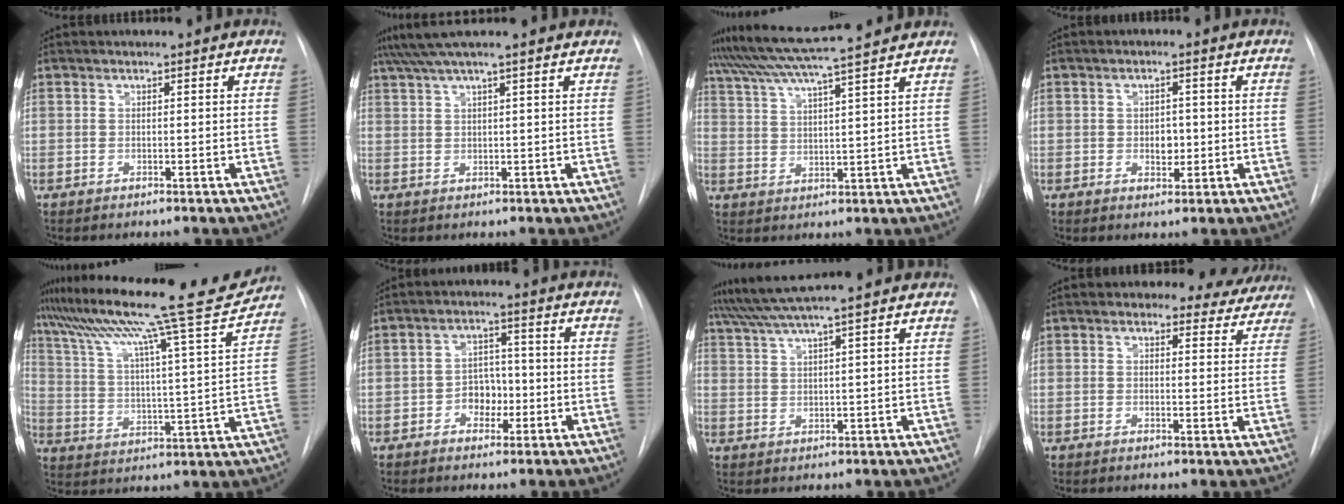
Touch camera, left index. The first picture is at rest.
{"total": 6.3, "force": [5.2, -1.2, 3.3], "torque": [-0.055, 0.037, 0.079]}
{"total": 13.2, "force": [11.6, -1.5, 6.2], "torque": [-0.117, 0.015, 0.174]}
{"total": 2.9, "force": [-0.3, 1.9, 2.1], "torque": [-0.027, 0.001, 0.000]}
{"total": 21.3, "force": [18.6, -1.5, 10.3], "torque": [-0.177, -0.030, 0.277]}
{"total": 4.3, "force": [-1.3, 3.0, 2.8], "torque": [-0.041, 0.009, -0.020]}
{"total": 7.4, "force": [6.4, -2.0, 3.2], "torque": [-0.059, 0.021, 0.105]}
{"total": 8.2, "force": [7.1, 3.8, 1.1], "torque": [0.020, -0.002, 0.058]}